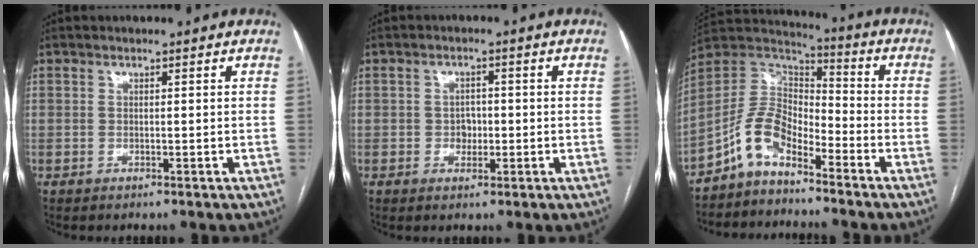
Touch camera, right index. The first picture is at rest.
{"total": 2.5, "force": [-0.4, 1.9, 1.5], "torque": [-0.018, 0.006, -0.003]}
{"total": 8.9, "force": [-6.0, 3.9, 5.3], "torque": [-0.116, 0.027, -0.124]}